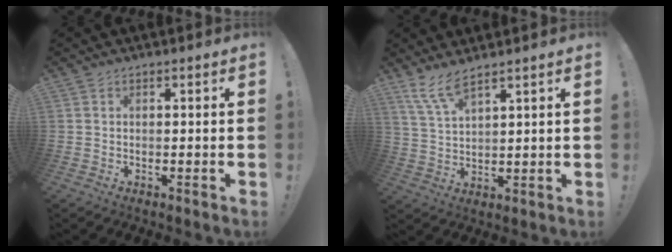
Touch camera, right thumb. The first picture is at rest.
{"total": 7.2, "force": [5.5, 1.4, 4.3], "torque": [-0.086, -0.026, 0.102]}